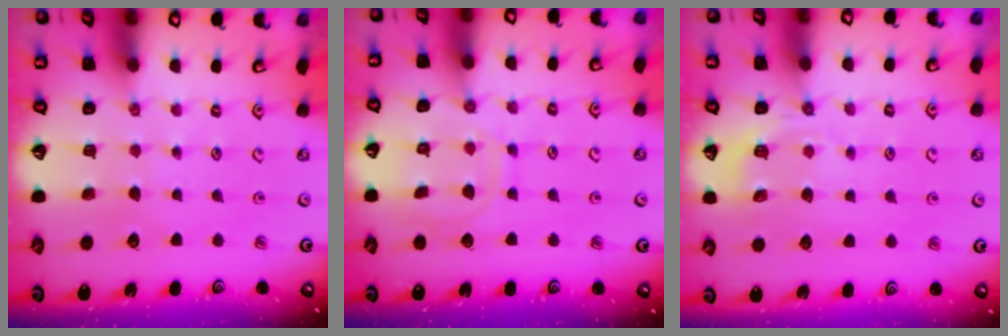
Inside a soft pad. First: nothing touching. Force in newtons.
{"total": 9.5, "press": 9.5, "slide": 0.7}
{"total": 5.7, "press": 5.3, "slide": 1.9}